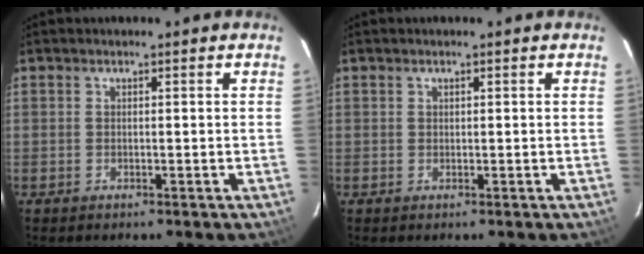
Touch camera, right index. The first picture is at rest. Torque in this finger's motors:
{"motor_torque": [0.14, 0.21, 0.00, 0.00]}